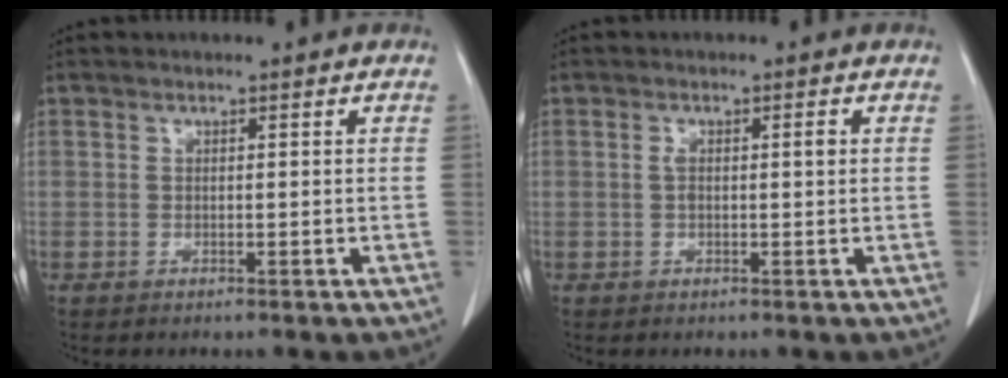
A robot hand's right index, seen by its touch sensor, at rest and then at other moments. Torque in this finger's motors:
{"motor_torque": [0.08, 0.10, 0.03, 0.01]}